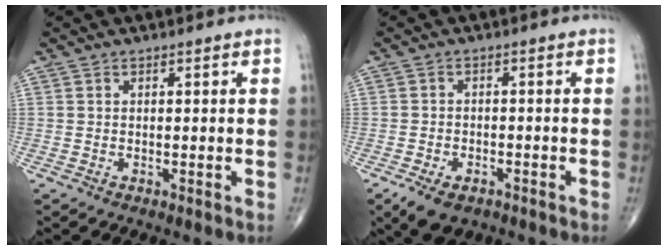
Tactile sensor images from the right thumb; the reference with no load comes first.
{"total": 6.3, "force": [-3.8, 3.5, 3.6], "torque": [-0.060, 0.008, -0.060]}